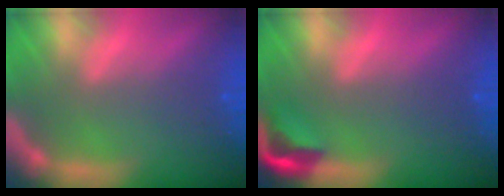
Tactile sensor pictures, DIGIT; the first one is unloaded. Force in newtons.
{"total": 2.9}